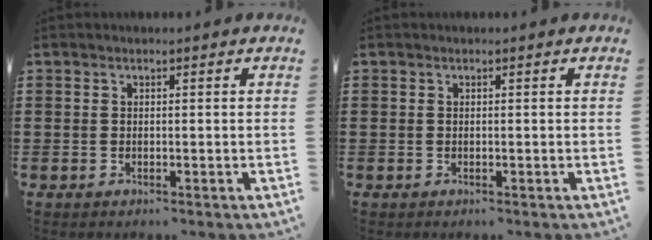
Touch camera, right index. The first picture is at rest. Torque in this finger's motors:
{"motor_torque": [0.01, 0.00, 0.00, 0.00]}